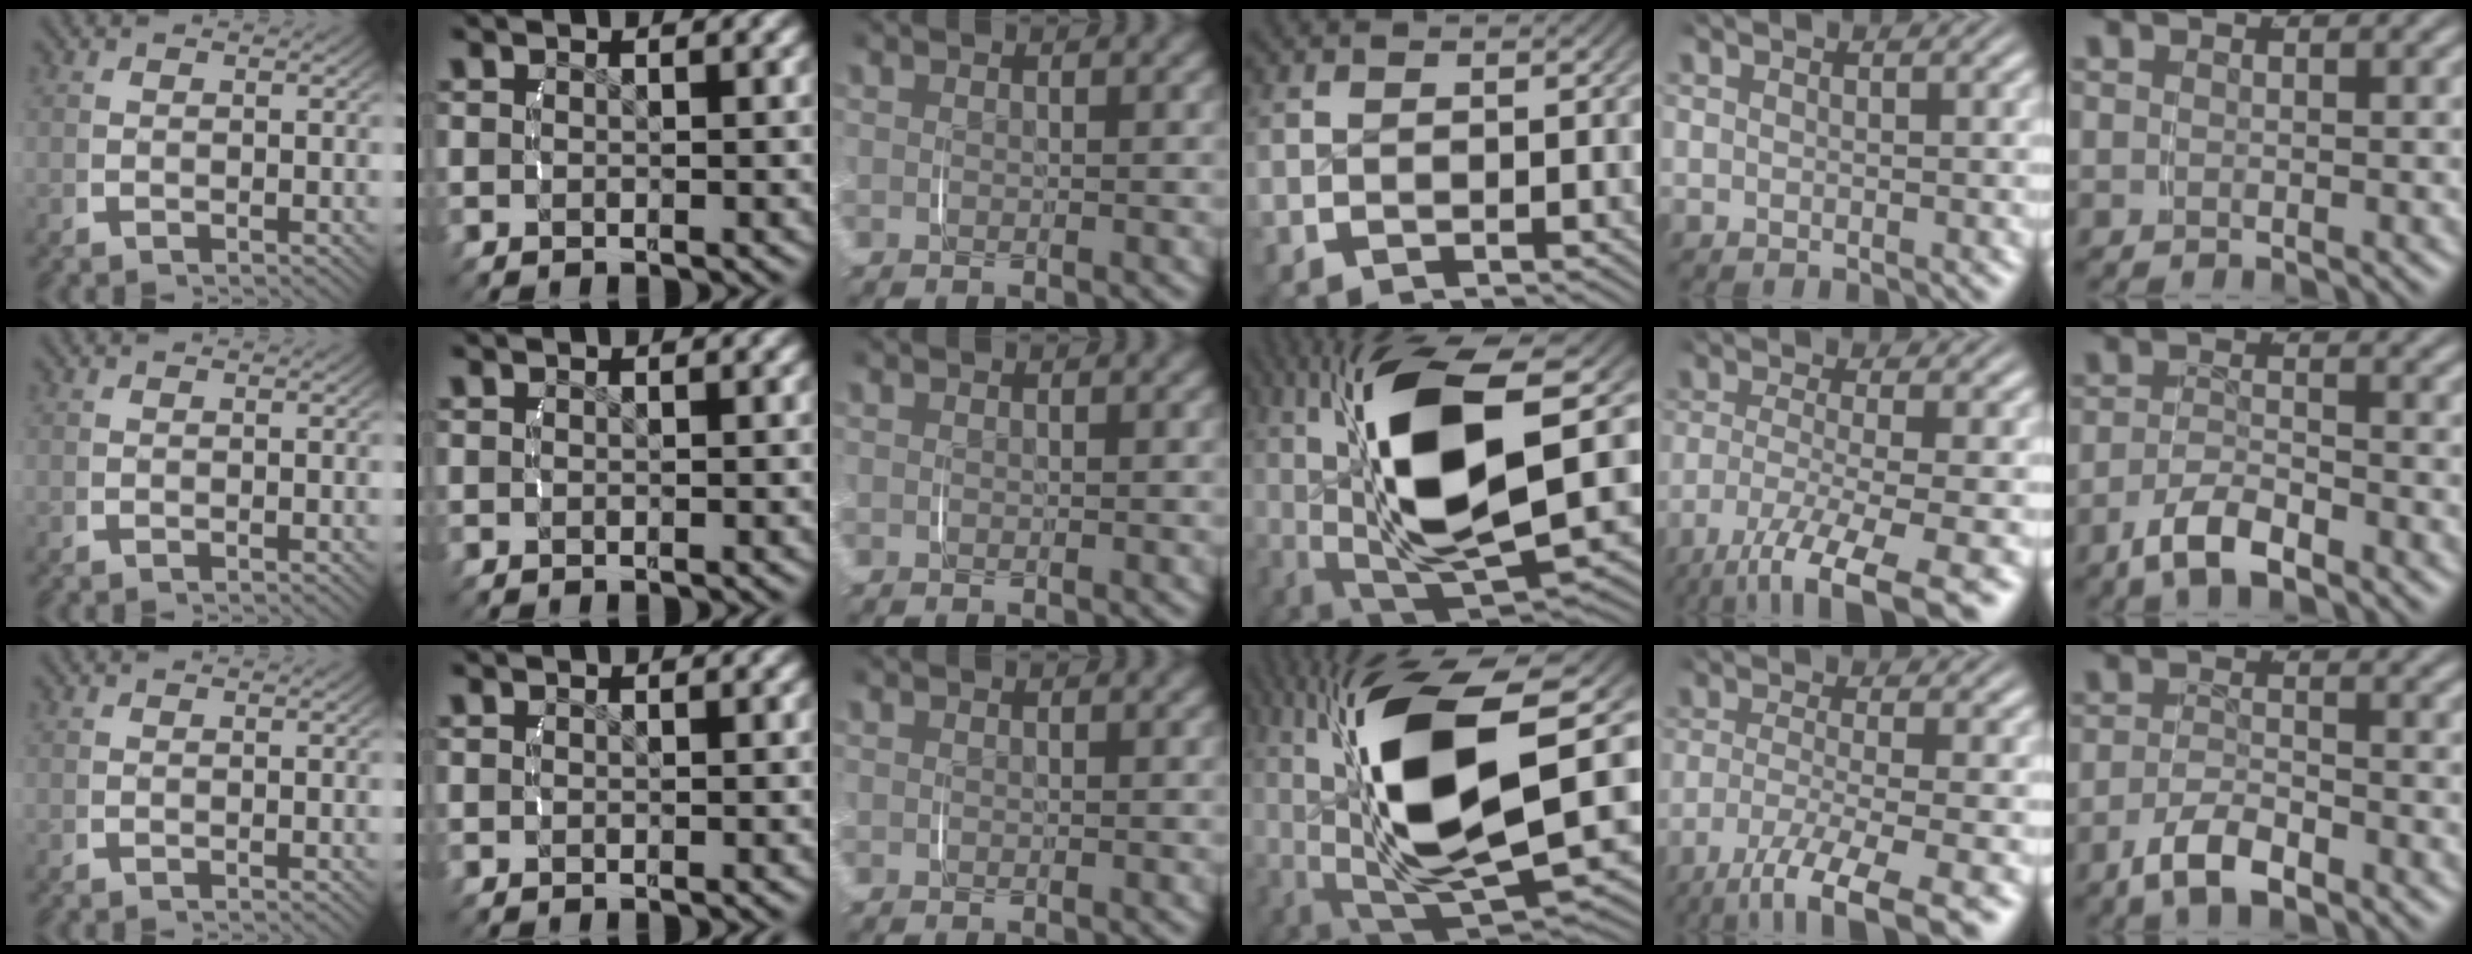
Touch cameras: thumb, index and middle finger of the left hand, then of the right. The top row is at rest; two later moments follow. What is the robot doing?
{"motion": "lift_and_place", "object": "camera"}